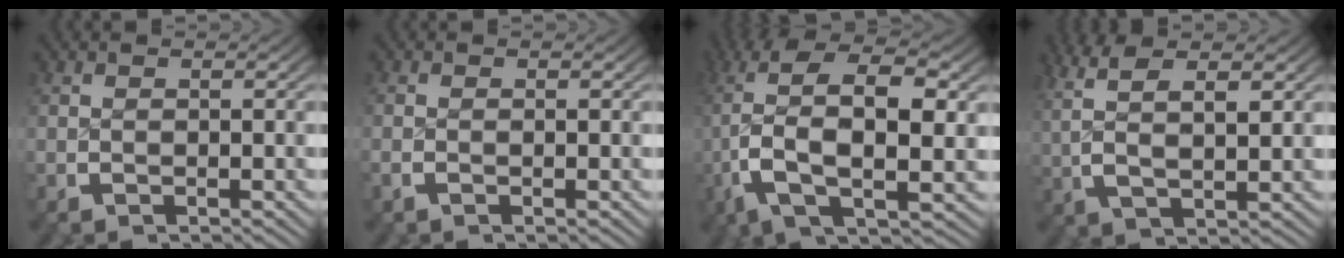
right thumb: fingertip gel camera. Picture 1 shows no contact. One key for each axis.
{"total": 0.7, "fx": -0.4, "fy": 0.2, "fz": 0.5, "tx": -0.013, "ty": -0.004, "tz": -0.008}
{"total": 10.1, "fx": 1.0, "fy": 4.8, "fz": 8.8, "tx": -0.196, "ty": -0.017, "tz": 0.023}
{"total": 5.0, "fx": 2.8, "fy": 1.7, "fz": 3.8, "tx": -0.081, "ty": 0.002, "tz": 0.058}